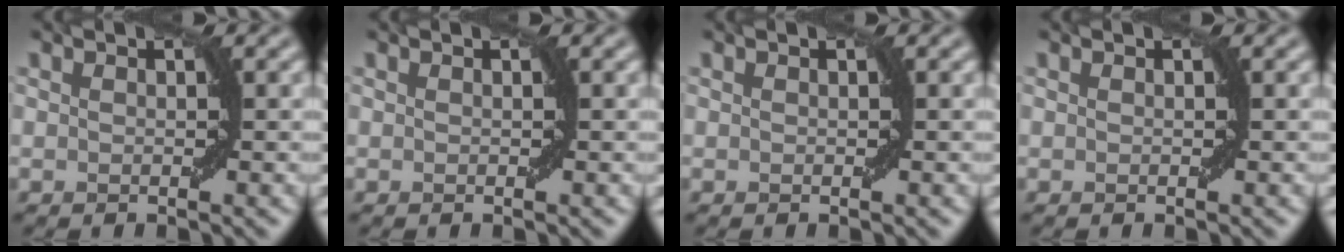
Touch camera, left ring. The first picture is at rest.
{"total": 0.0}
{"total": 0.0}
{"total": 0.0}